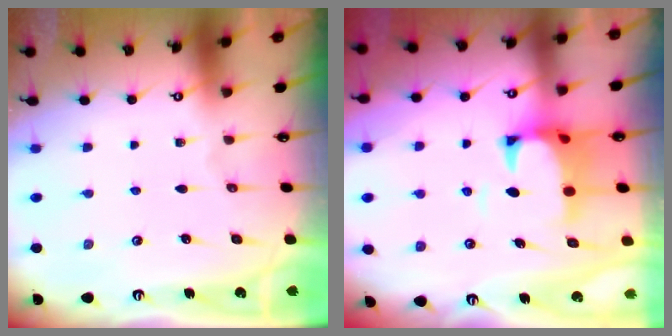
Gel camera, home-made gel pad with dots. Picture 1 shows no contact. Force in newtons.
{"total": 2.6, "press": 2.3, "slide": 1.1}